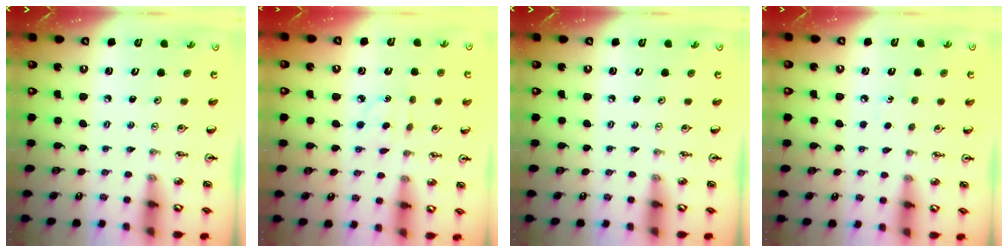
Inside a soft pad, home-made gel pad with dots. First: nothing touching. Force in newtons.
{"total": 3.5, "press": 3.4, "slide": 0.5}
{"total": 0.0}
{"total": 4.1, "press": 4.0, "slide": 0.5}